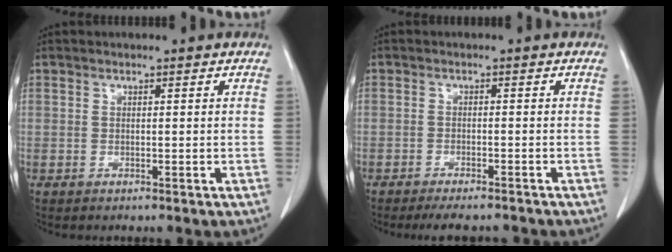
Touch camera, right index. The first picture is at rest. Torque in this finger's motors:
{"motor_torque": [0.42, -0.51, 0.04, -0.01]}